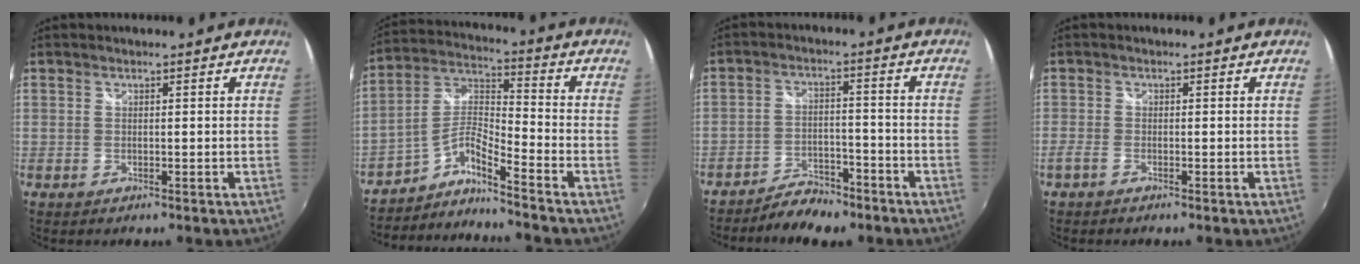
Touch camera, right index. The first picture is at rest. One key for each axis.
{"total": 7.0, "fx": -5.6, "fy": -0.4, "fz": 4.2, "tx": -0.097, "ty": 0.018, "tz": -0.118}
{"total": 7.4, "fx": -6.2, "fy": 3.0, "fz": 2.6, "tx": -0.067, "ty": 0.007, "tz": -0.100}
{"total": 1.7, "fx": -1.3, "fy": 0.6, "fz": 0.8, "tx": -0.023, "ty": -0.003, "tz": -0.029}